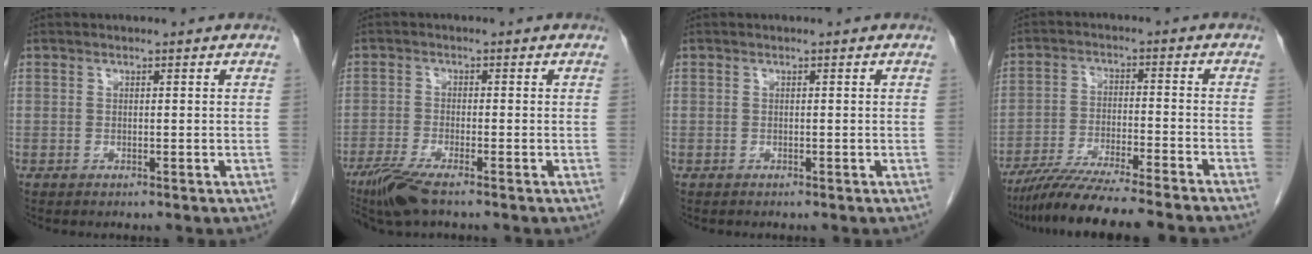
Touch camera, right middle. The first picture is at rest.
{"total": 5.8, "force": [-4.2, 0.5, 3.9], "torque": [-0.080, -0.017, -0.079]}
{"total": 0.0}
{"total": 13.2, "force": [-11.4, -0.7, 6.5], "torque": [-0.094, -0.026, -0.184]}